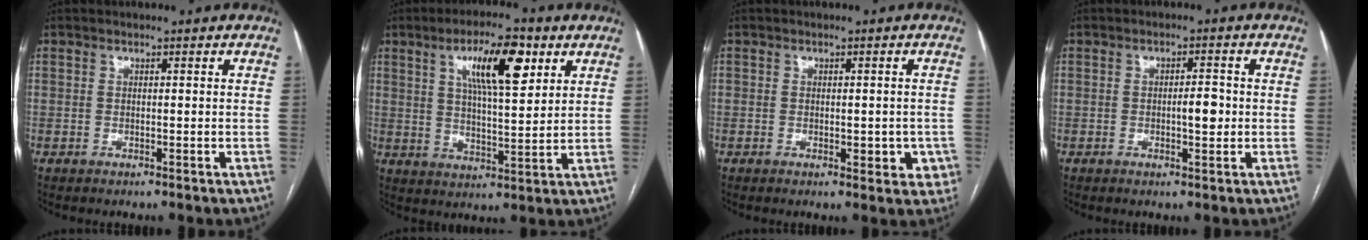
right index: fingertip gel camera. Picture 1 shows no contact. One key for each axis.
{"total": 11.4, "fx": 5.1, "fy": 2.7, "fz": 9.8, "tx": -0.167, "ty": 0.010, "tz": 0.087}
{"total": 4.6, "fx": -1.3, "fy": 2.7, "fz": 3.6, "tx": -0.023, "ty": 0.008, "tz": -0.010}
{"total": 3.2, "fx": -0.3, "fy": 0.9, "fz": 3.0, "tx": -0.045, "ty": 0.002, "tz": -0.003}